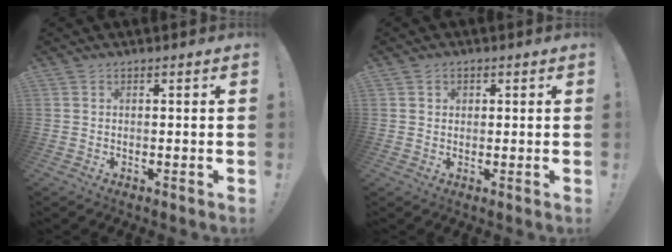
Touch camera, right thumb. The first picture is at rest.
{"total": 1.5, "force": [0.5, 1.3, 0.6], "torque": [0.001, -0.004, 0.007]}